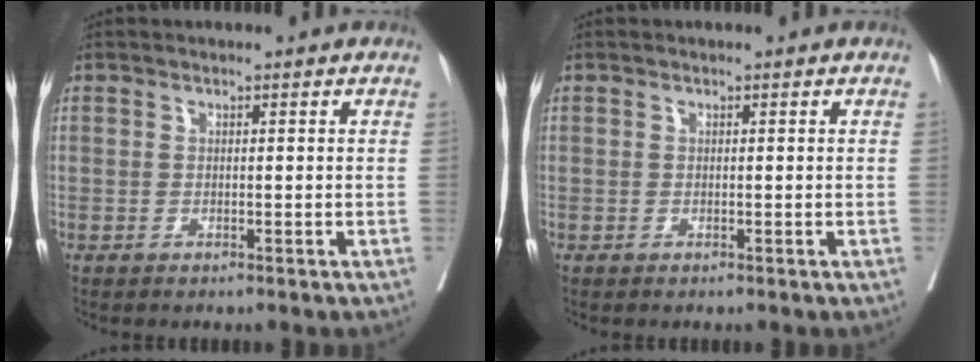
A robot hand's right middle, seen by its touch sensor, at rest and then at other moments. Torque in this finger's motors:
{"motor_torque": [0.00, 0.00, 0.00, 0.00]}